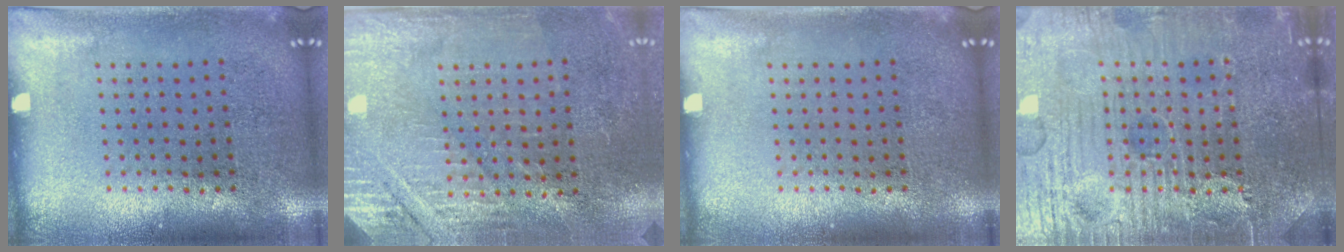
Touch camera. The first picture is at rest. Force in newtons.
{"total": 2.9, "press": 2.8, "slide": 0.7}
{"total": 0.0}
{"total": 4.8, "press": 4.8, "slide": 0.5}